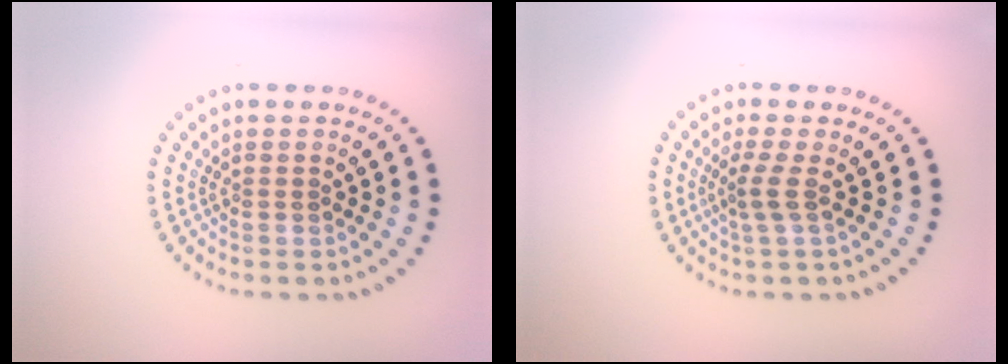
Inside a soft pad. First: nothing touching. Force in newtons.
{"total": 1.9, "press": 1.2, "slide": 1.5}